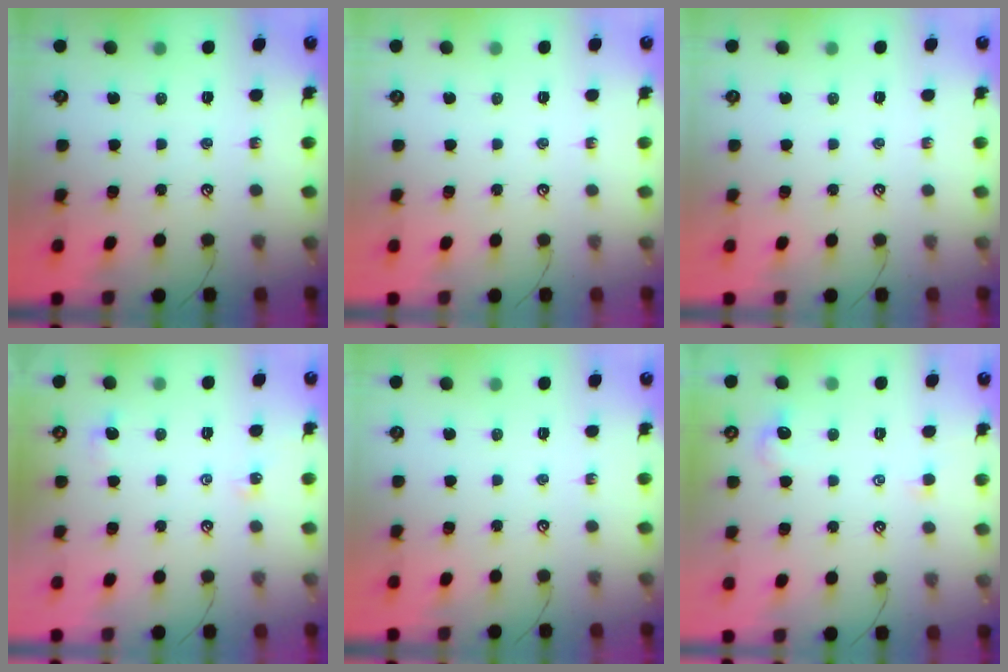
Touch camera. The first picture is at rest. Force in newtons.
{"total": 0.0}
{"total": 0.0}
{"total": 1.4, "press": 1.3, "slide": 0.4}
{"total": 0.0}
{"total": 0.9, "press": 0.6, "slide": 0.6}